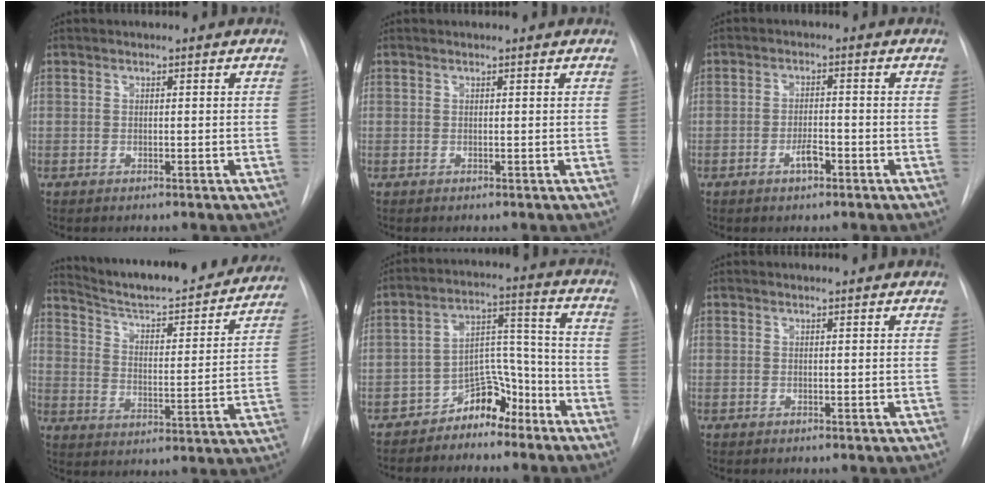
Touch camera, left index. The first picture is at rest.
{"total": 0.8, "force": [0.8, 0.0, 0.1], "torque": [-0.006, 0.003, 0.009]}
{"total": 2.8, "force": [-1.5, 1.0, 2.1], "torque": [-0.037, 0.003, -0.027]}
{"total": 26.0, "force": [23.5, 4.1, 10.3], "torque": [-0.154, -0.042, 0.312]}
{"total": 7.7, "force": [-5.9, 3.9, 3.0], "torque": [-0.048, 0.036, -0.100]}
{"total": 1.7, "force": [1.7, 0.1, 0.3], "torque": [-0.013, 0.009, 0.018]}